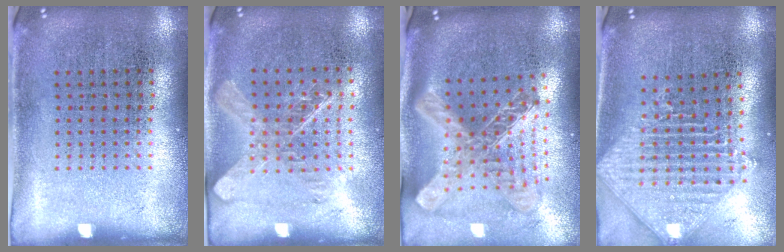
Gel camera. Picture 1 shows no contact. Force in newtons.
{"total": 1.5, "press": 1.3, "slide": 0.7}
{"total": 2.9, "press": 2.0, "slide": 2.0}
{"total": 2.0, "press": 1.7, "slide": 1.2}